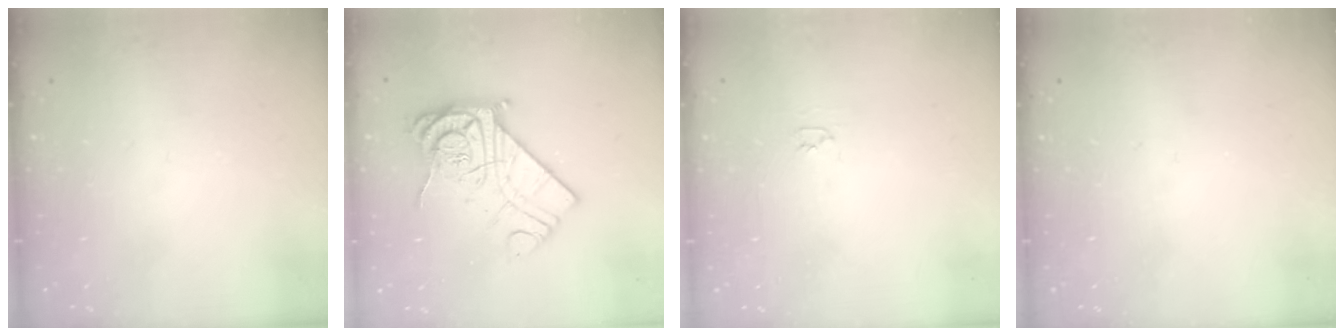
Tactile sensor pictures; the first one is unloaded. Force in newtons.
{"total": 15.8, "press": 15.8, "slide": 1.4}
{"total": 2.0, "press": 2.0, "slide": 0.3}
{"total": 0.0}